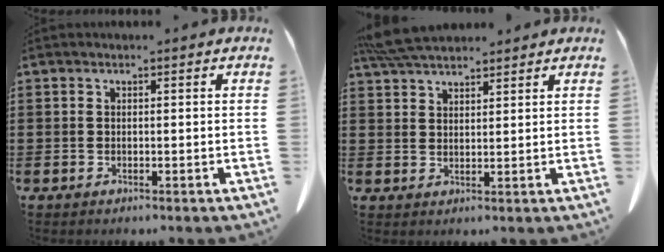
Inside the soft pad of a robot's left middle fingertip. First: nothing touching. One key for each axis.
{"total": 5.7, "fx": 5.1, "fy": 1.2, "fz": 2.2, "tx": -0.057, "ty": -0.008, "tz": 0.098}